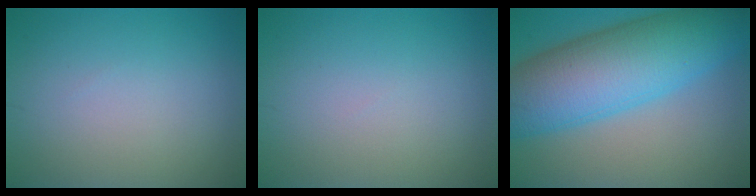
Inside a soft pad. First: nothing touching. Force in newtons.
{"total": 0.0}
{"total": 12.1, "press": 12.1, "slide": 0.4}